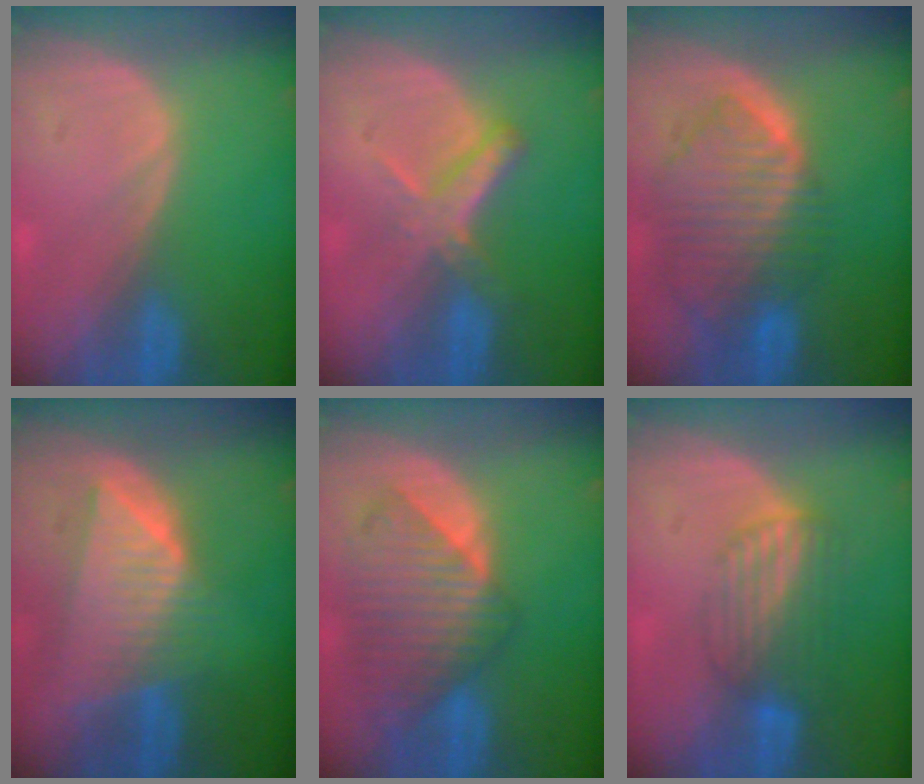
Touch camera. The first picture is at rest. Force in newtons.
{"total": 5.5, "press": 5.0, "slide": 2.4}
{"total": 9.9, "press": 8.5, "slide": 5.1}
{"total": 8.4, "press": 7.6, "slide": 3.7}
{"total": 9.4, "press": 8.3, "slide": 4.3}
{"total": 6.9, "press": 5.8, "slide": 3.8}